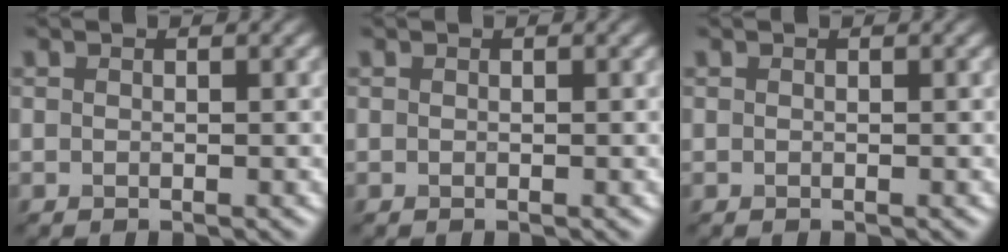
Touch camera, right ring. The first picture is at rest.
{"total": 0.0}
{"total": 0.0}